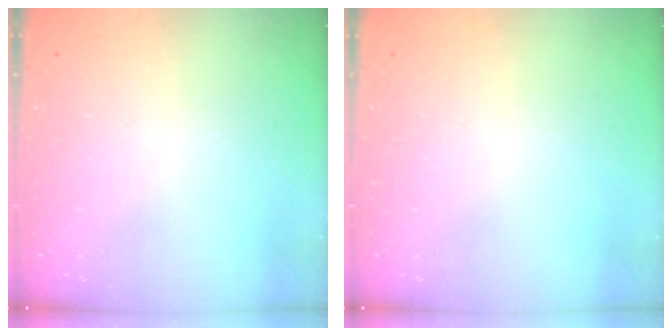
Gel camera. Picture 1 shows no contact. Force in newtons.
{"total": 0.0}